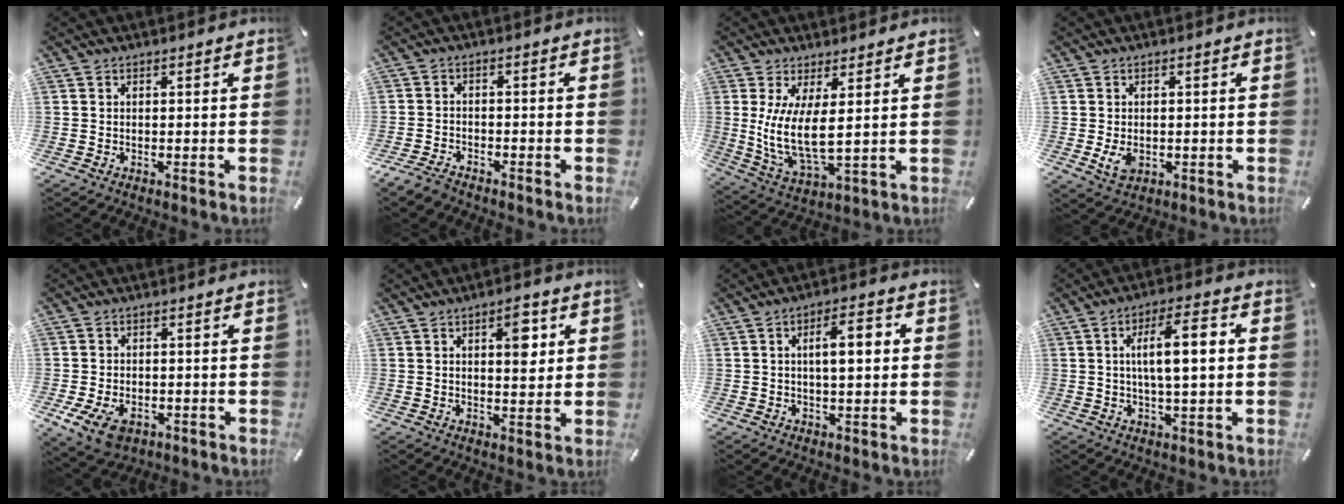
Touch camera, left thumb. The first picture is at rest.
{"total": 3.6, "force": [-3.1, 1.4, 1.2], "torque": [-0.037, 0.017, -0.065]}
{"total": 10.2, "force": [2.1, 3.2, 9.4], "torque": [-0.214, -0.021, 0.039]}
{"total": 3.5, "force": [-0.6, 2.5, 2.3], "torque": [-0.053, 0.001, -0.011]}
{"total": 7.1, "force": [-3.4, 4.8, 4.1], "torque": [-0.094, 0.012, -0.061]}
{"total": 7.4, "force": [2.4, 3.5, 6.1], "torque": [-0.073, -0.011, 0.032]}
{"total": 7.7, "force": [1.2, 2.9, 7.1], "torque": [-0.111, 0.004, 0.012]}
{"total": 10.8, "force": [1.5, 3.4, 10.1], "torque": [-0.161, 0.006, 0.018]}